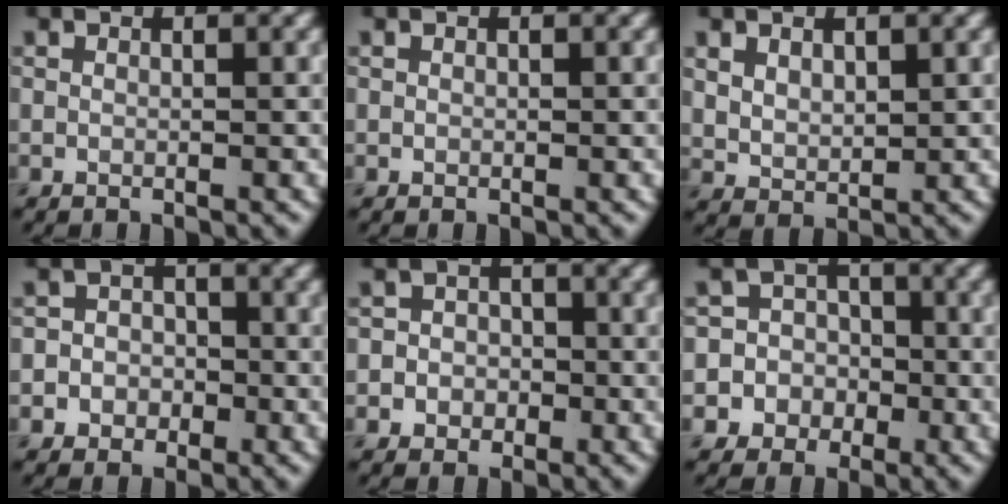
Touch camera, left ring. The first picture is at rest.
{"total": 0.0}
{"total": 2.3, "force": [1.0, 1.4, 1.4], "torque": [-0.034, -0.006, 0.025]}
{"total": 3.5, "force": [-1.0, 3.3, 0.8], "torque": [0.014, 0.011, -0.039]}
{"total": 3.3, "force": [-0.7, 3.1, 0.9], "torque": [0.009, 0.012, -0.036]}
{"total": 6.5, "force": [-1.9, 6.2, 0.3], "torque": [0.012, 0.013, -0.061]}